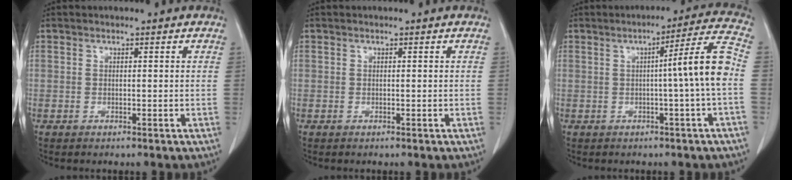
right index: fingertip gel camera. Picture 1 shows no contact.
{"total": 0.0}
{"total": 8.4, "force": [-0.8, -1.6, 8.2], "torque": [-0.114, 0.012, -0.012]}